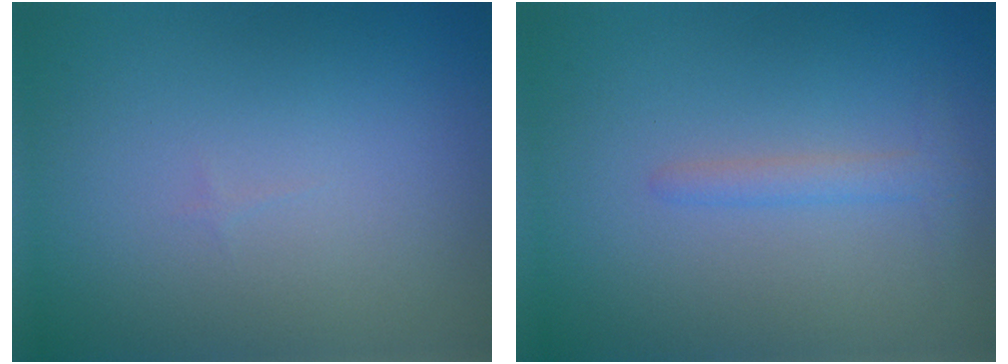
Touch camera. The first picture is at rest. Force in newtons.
{"total": 1.5, "press": 1.5, "slide": 0.1}